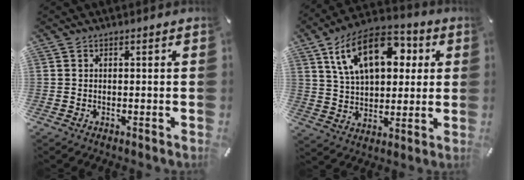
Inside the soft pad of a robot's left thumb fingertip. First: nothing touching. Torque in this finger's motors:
{"motor_torque": [2.53, 2.48, 1.91, -0.86, 0.24]}